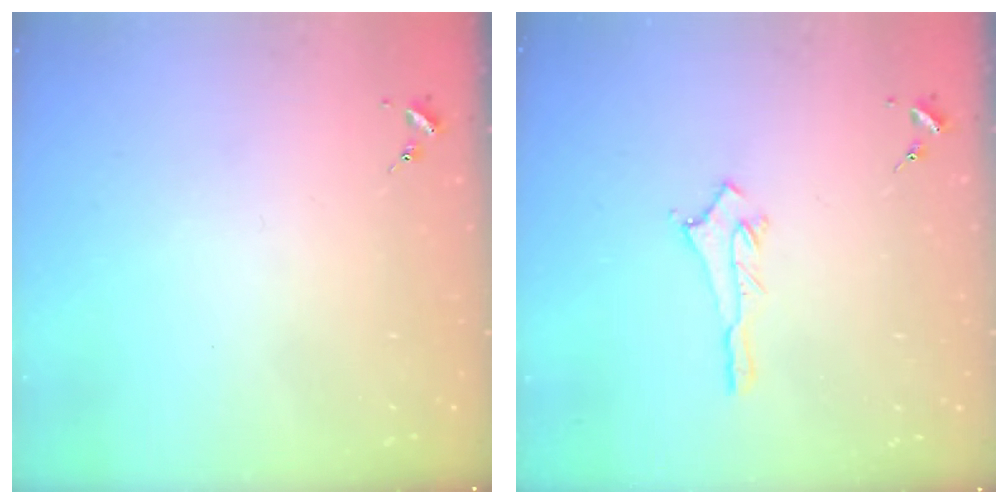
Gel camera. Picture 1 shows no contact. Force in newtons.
{"total": 3.0, "press": 2.9, "slide": 0.3}